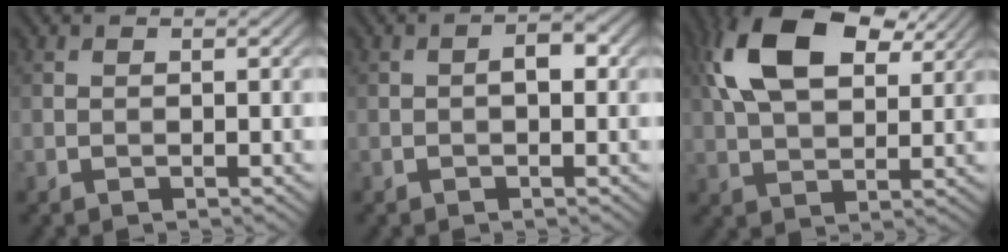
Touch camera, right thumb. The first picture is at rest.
{"total": 2.0, "force": [-0.1, 1.1, 1.7], "torque": [-0.024, 0.005, -0.005]}
{"total": 14.5, "force": [6.0, 8.0, 10.6], "torque": [-0.228, 0.020, 0.107]}